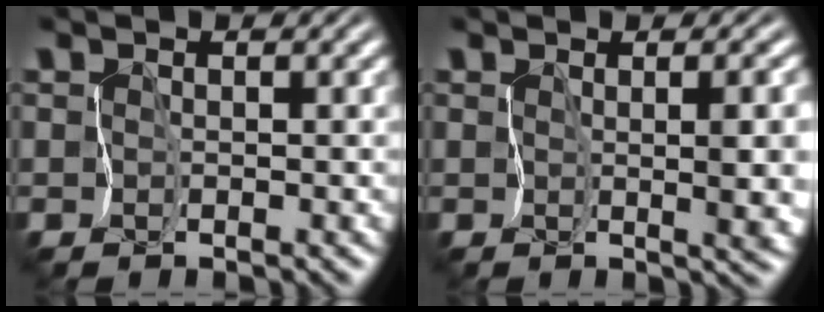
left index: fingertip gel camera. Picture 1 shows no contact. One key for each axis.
{"total": 4.7, "fx": 0.2, "fy": 1.3, "fz": 4.6, "tx": -0.060, "ty": -0.008, "tz": 0.014}